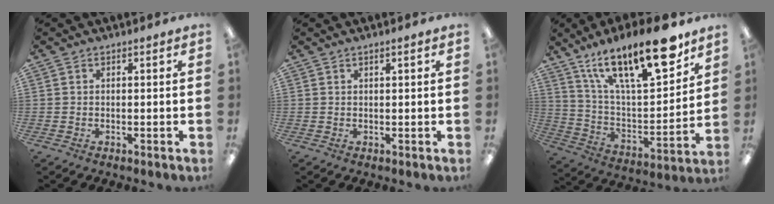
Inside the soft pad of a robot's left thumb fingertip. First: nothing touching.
{"total": 1.2, "force": [0.7, 0.1, 0.9], "torque": [-0.019, 0.000, 0.012]}
{"total": 24.2, "force": [16.0, 7.7, 16.5], "torque": [-0.264, -0.093, 0.265]}